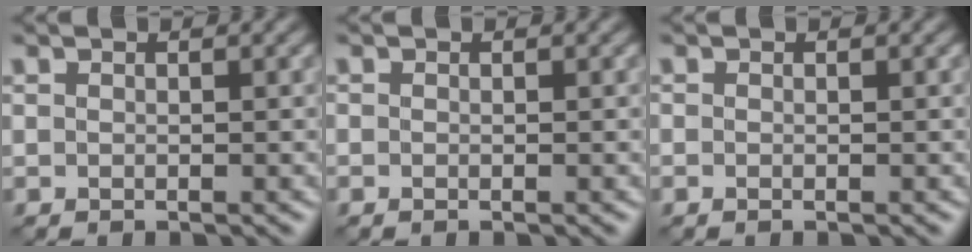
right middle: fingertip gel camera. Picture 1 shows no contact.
{"total": 0.0}
{"total": 0.0}